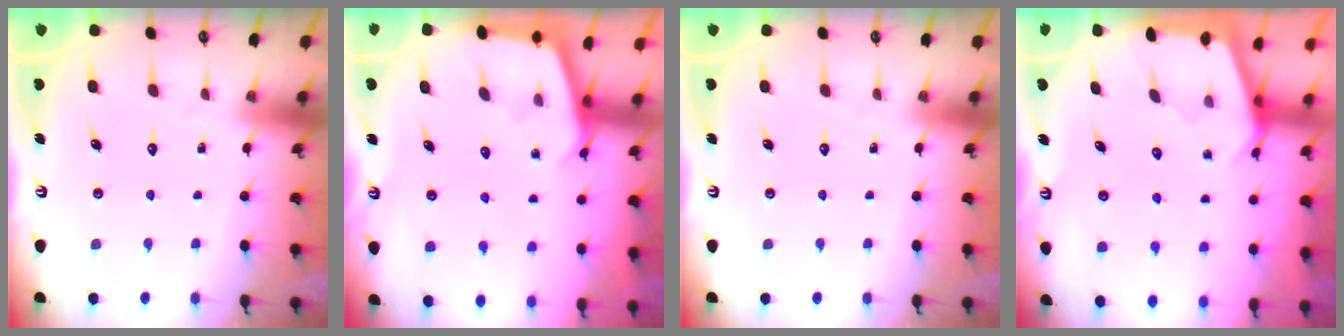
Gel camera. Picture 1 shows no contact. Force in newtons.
{"total": 2.9, "press": 2.9, "slide": 0.3}
{"total": 0.0}
{"total": 2.2, "press": 2.2, "slide": 0.3}